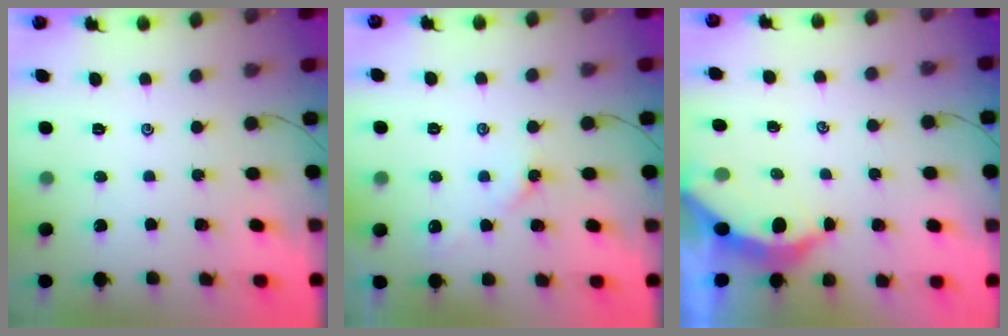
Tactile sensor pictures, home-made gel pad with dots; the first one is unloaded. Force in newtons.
{"total": 2.2, "press": 2.1, "slide": 0.6}
{"total": 3.6, "press": 3.6, "slide": 0.3}